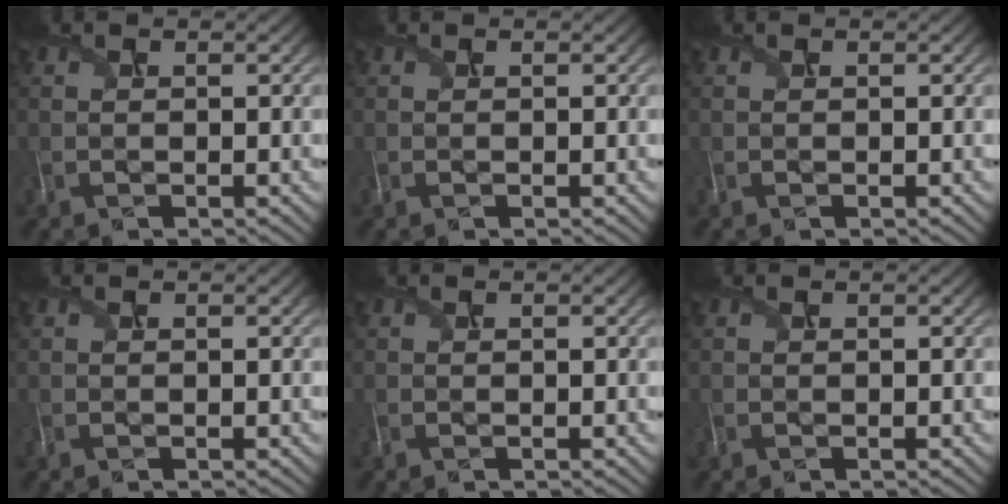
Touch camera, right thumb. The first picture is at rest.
{"total": 0.0}
{"total": 0.0}
{"total": 0.0}
{"total": 0.0}
{"total": 0.0}